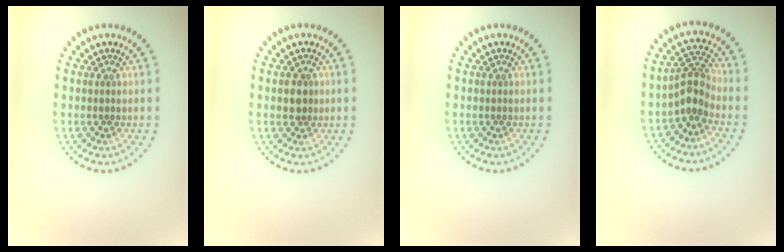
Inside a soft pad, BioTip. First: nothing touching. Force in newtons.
{"total": 1.6, "press": 1.5, "slide": 0.6}
{"total": 0.0}
{"total": 2.8, "press": 2.1, "slide": 1.8}